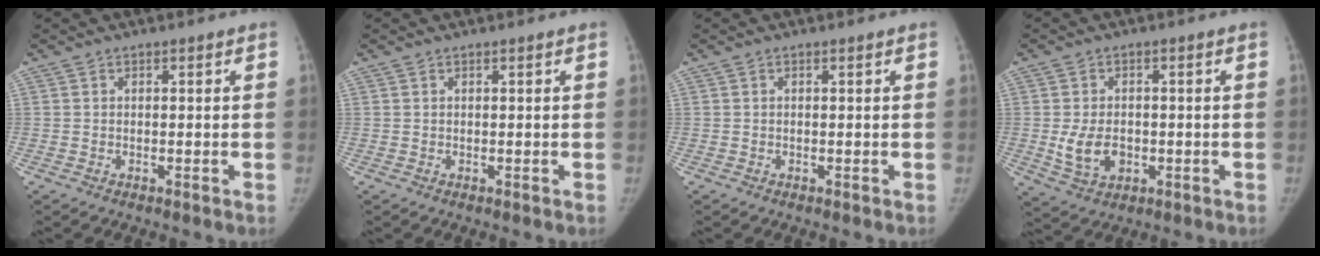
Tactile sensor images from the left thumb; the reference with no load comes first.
{"total": 0.0}
{"total": 0.0}
{"total": 6.6, "force": [-0.9, 4.7, 4.5], "torque": [-0.074, -0.001, -0.006]}